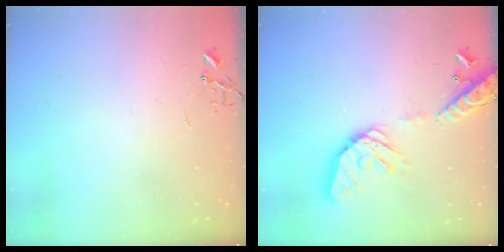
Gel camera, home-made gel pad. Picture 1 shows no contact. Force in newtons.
{"total": 19.5, "press": 19.2, "slide": 3.3}